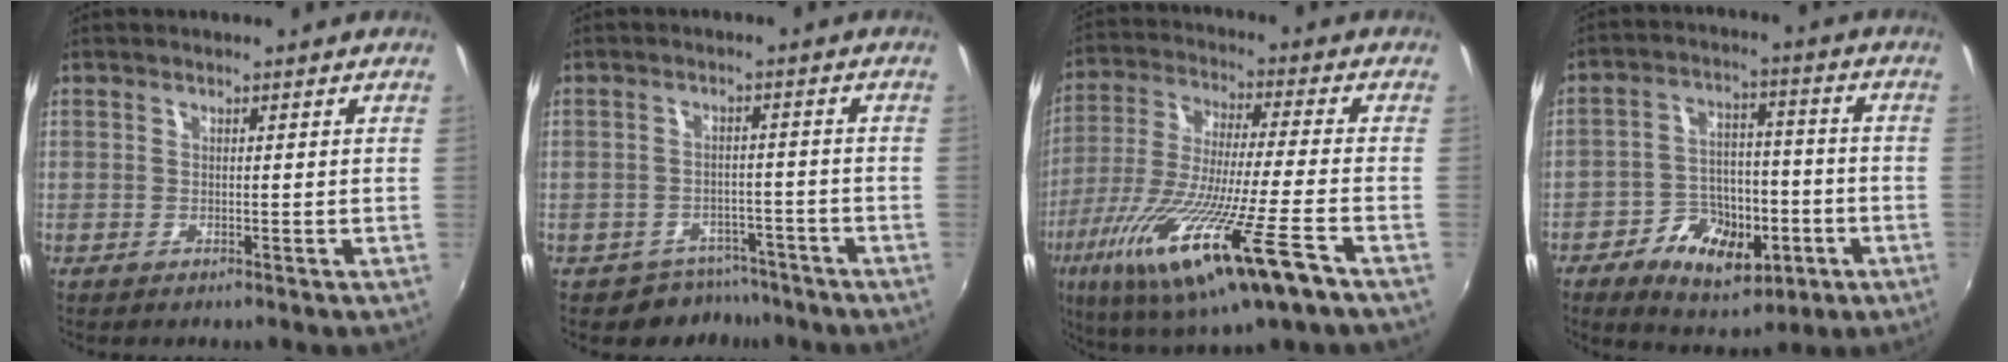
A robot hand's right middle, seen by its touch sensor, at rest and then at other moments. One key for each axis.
{"total": 5.3, "fx": -4.2, "fy": 3.3, "fz": 0.3, "tx": -0.006, "ty": 0.016, "tz": -0.052}
{"total": 21.7, "fx": -11.1, "fy": 1.3, "fz": 18.6, "tx": -0.343, "ty": -0.076, "tz": -0.192}
{"total": 18.6, "fx": -8.2, "fy": 8.9, "fz": 14.1, "tx": -0.244, "ty": 0.001, "tz": -0.122}